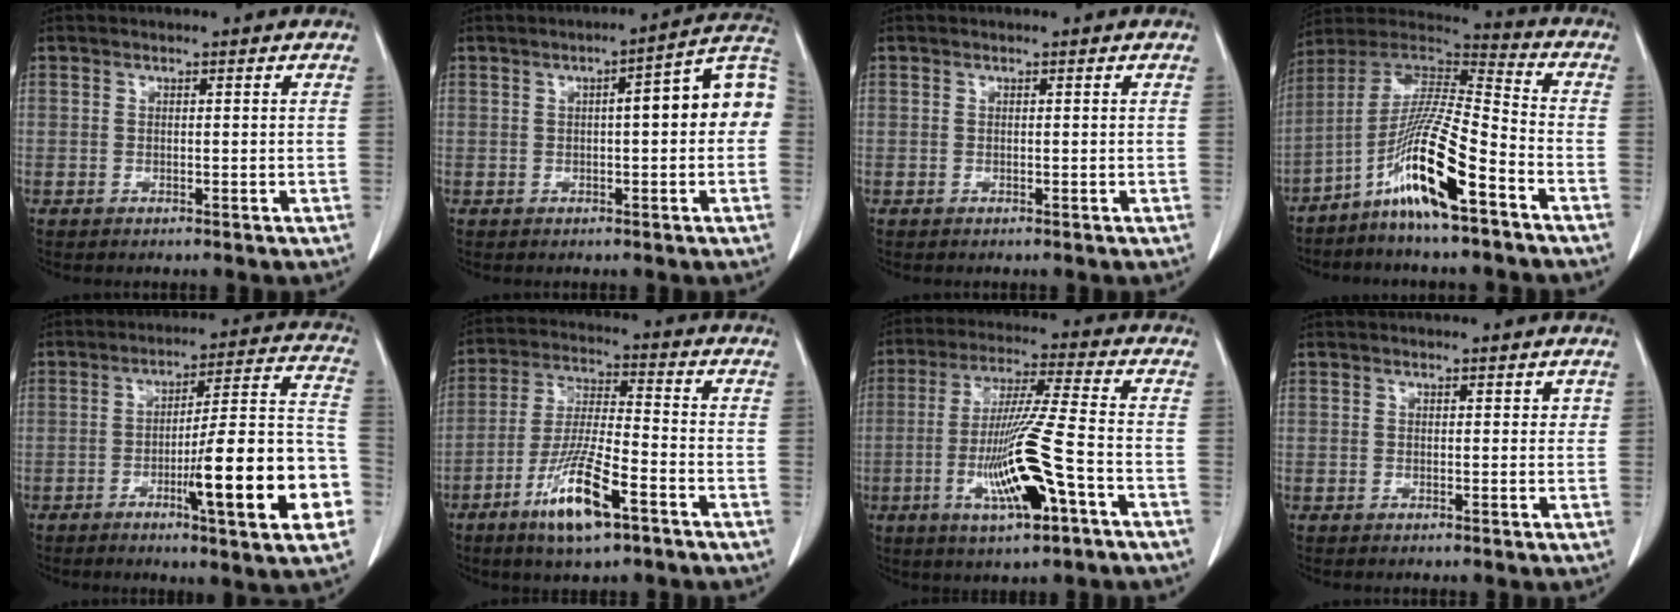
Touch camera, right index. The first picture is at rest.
{"total": 9.8, "force": [0.7, 1.6, 9.6], "torque": [-0.124, 0.036, 0.002]}
{"total": 0.0}
{"total": 13.9, "force": [-7.5, 0.5, 11.7], "torque": [-0.235, -0.006, -0.142]}
{"total": 17.9, "force": [-6.0, 1.2, 16.8], "torque": [-0.206, 0.011, -0.083]}
{"total": 11.9, "force": [-6.3, 2.0, 9.9], "torque": [-0.195, -0.016, -0.112]}
{"total": 14.0, "force": [-4.7, 0.3, 13.2], "torque": [-0.261, -0.013, -0.084]}
{"total": 1.1, "force": [0.5, 0.7, 0.5], "torque": [0.001, 0.002, 0.005]}